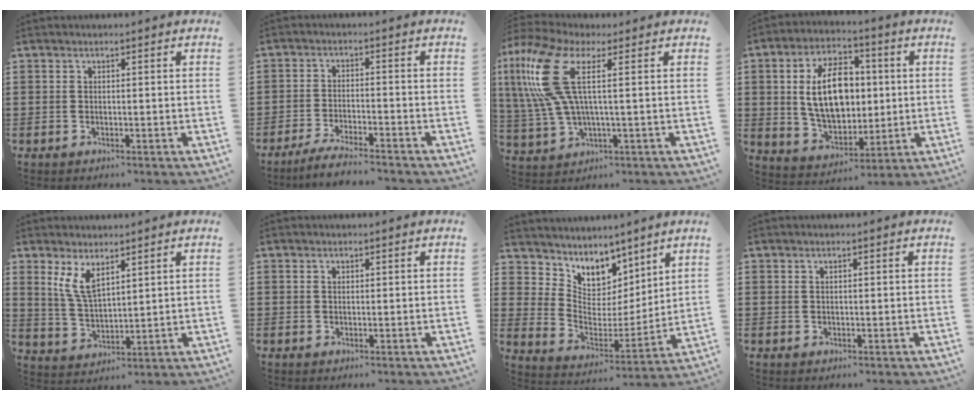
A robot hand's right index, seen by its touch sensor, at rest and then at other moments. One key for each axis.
{"total": 4.0, "fx": -3.8, "fy": -0.2, "fz": 1.3, "tx": -0.030, "ty": -0.005, "tz": -0.075}
{"total": 12.6, "fx": 2.9, "fy": 4.0, "fz": 11.6, "tx": -0.292, "ty": -0.019, "tz": 0.038}
{"total": 12.5, "fx": 1.4, "fy": 7.6, "fz": 9.8, "tx": -0.187, "ty": 0.012, "tz": 0.021}
{"total": 5.7, "fx": 3.2, "fy": 2.1, "fz": 4.1, "tx": -0.097, "ty": -0.004, "tz": 0.057}
{"total": 0.0}
{"total": 7.0, "fx": 5.9, "fy": 3.8, "fz": -0.2, "tx": -0.038, "ty": -0.060, "tz": 0.107}
{"total": 0.6, "fx": 0.4, "fy": 0.3, "fz": 0.4, "tx": -0.008, "ty": 0.003, "tz": 0.007}